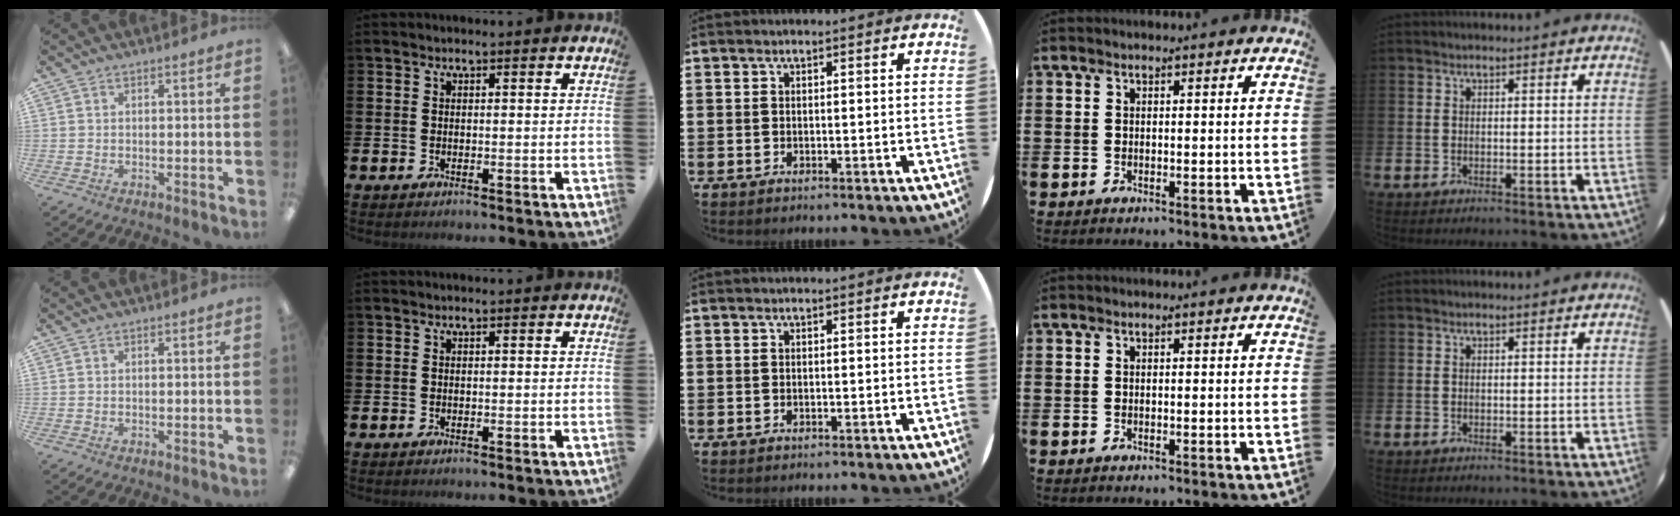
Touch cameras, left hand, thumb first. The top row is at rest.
{}